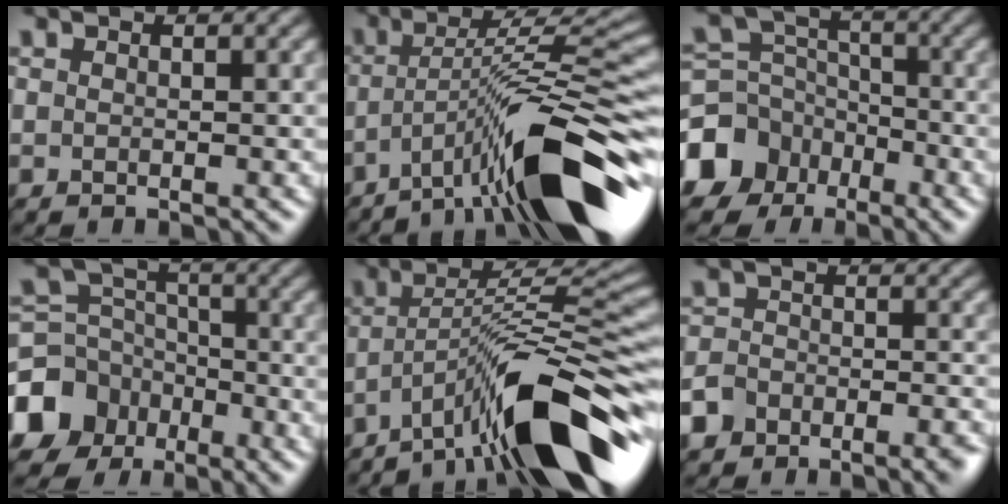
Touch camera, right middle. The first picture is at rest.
{"total": 12.4, "force": [-6.0, 2.7, 10.5], "torque": [-0.165, 0.008, -0.102]}
{"total": 9.0, "force": [-5.3, 6.9, 2.1], "torque": [-0.042, -0.009, -0.117]}
{"total": 10.1, "force": [-5.9, 7.9, 2.3], "torque": [-0.052, -0.018, -0.126]}
{"total": 12.7, "force": [-7.2, 2.7, 10.0], "torque": [-0.149, 0.017, -0.123]}
{"total": 5.8, "force": [-4.4, 3.1, 2.1], "torque": [-0.032, -0.008, -0.079]}